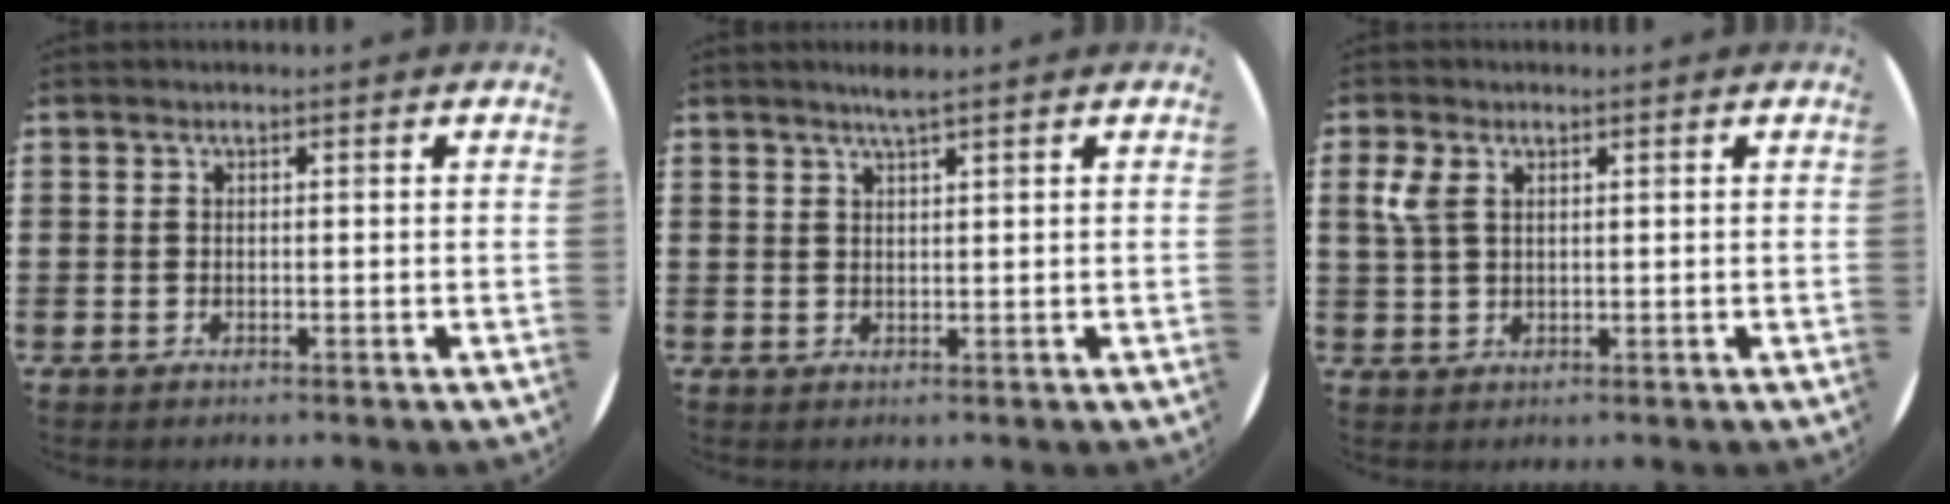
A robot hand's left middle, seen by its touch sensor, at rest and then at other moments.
{"total": 2.1, "force": [1.7, -0.1, 1.1], "torque": [-0.022, 0.002, 0.030]}
{"total": 3.2, "force": [1.6, 1.8, 2.1], "torque": [-0.048, 0.007, 0.030]}